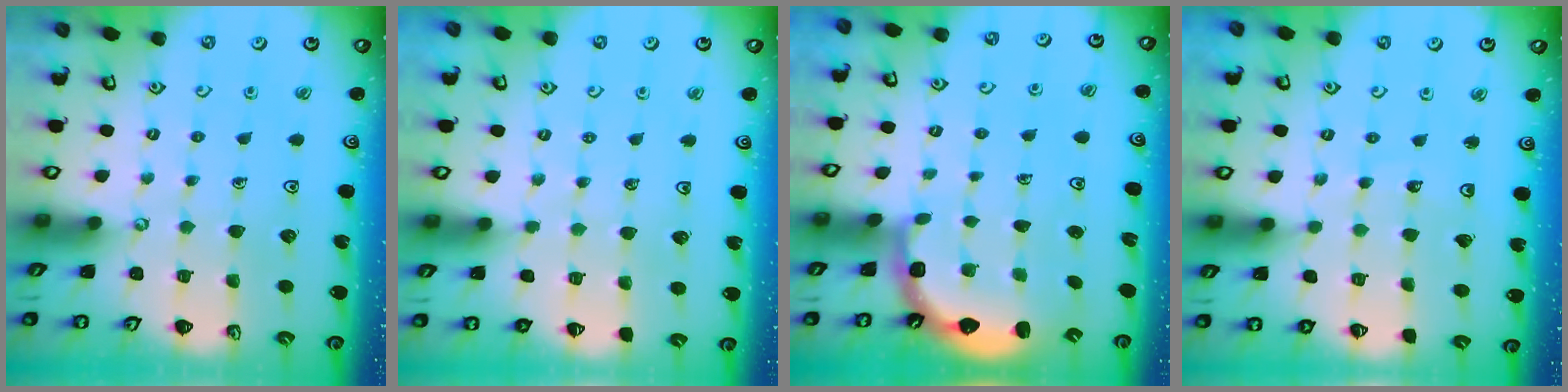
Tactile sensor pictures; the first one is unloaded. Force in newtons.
{"total": 2.5, "press": 2.5, "slide": 0.5}
{"total": 2.5, "press": 2.1, "slide": 1.3}
{"total": 3.6, "press": 3.6, "slide": 0.6}